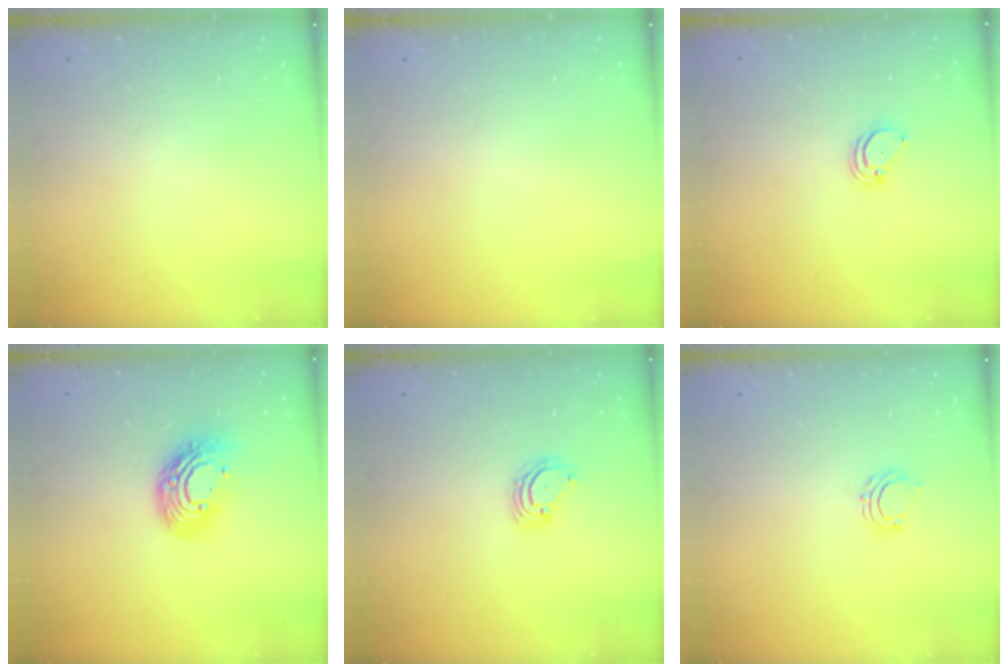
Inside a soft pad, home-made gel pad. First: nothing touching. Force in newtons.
{"total": 0.0}
{"total": 2.0, "press": 2.0, "slide": 0.1}
{"total": 12.7, "press": 12.7, "slide": 1.2}
{"total": 3.2, "press": 3.2, "slide": 0.3}
{"total": 5.1, "press": 5.1, "slide": 0.7}